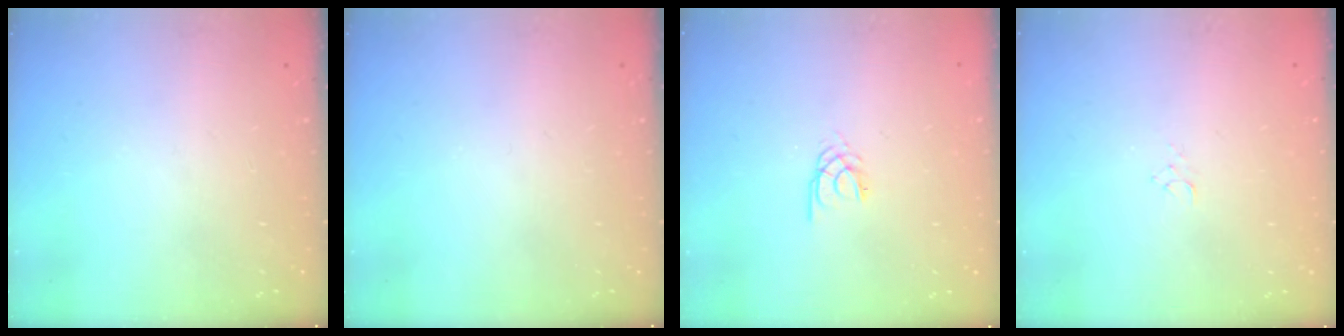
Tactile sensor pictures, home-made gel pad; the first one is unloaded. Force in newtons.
{"total": 0.0}
{"total": 1.7, "press": 1.7, "slide": 0.3}
{"total": 2.9, "press": 2.9, "slide": 0.3}